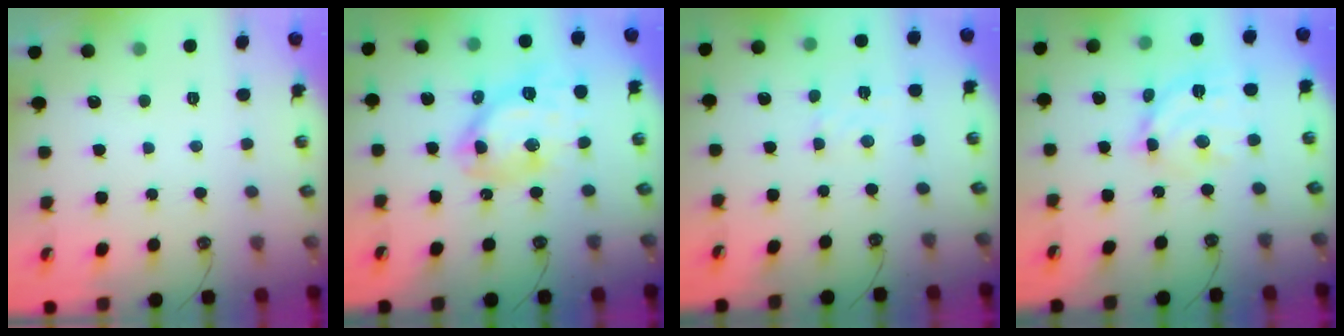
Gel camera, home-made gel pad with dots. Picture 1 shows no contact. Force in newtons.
{"total": 12.8, "press": 12.7, "slide": 1.5}
{"total": 3.3, "press": 3.3, "slide": 0.5}
{"total": 12.7, "press": 12.6, "slide": 1.1}